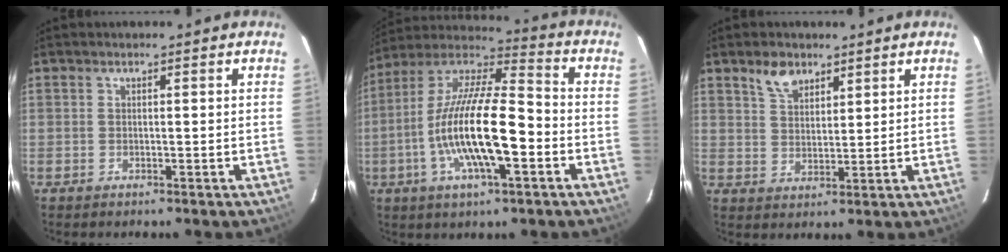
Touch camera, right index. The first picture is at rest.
{"total": 18.6, "force": [-4.8, 5.0, 17.3], "torque": [-0.327, -0.006, -0.096]}
{"total": 5.2, "force": [3.6, 2.9, 2.4], "torque": [-0.038, 0.007, 0.069]}